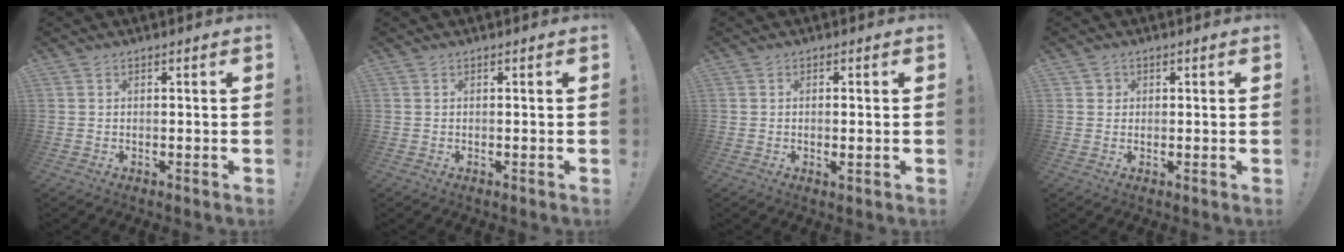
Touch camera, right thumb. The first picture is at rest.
{"total": 0.0}
{"total": 1.5, "force": [-0.1, 0.1, 1.5], "torque": [-0.017, -0.005, -0.004]}
{"total": 1.8, "force": [0.5, 1.7, 0.4], "torque": [-0.005, 0.003, 0.010]}